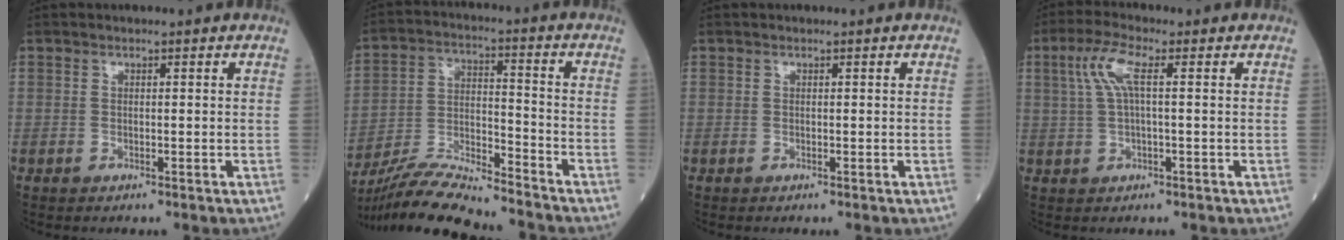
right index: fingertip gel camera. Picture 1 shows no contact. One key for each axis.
{"total": 14.6, "fx": -13.7, "fy": 0.2, "fz": 5.0, "tx": -0.093, "ty": 0.000, "tz": -0.248}
{"total": 0.0}
{"total": 5.1, "fx": 1.4, "fy": 1.0, "fz": 4.8, "tx": -0.111, "ty": 0.020, "tz": 0.030}